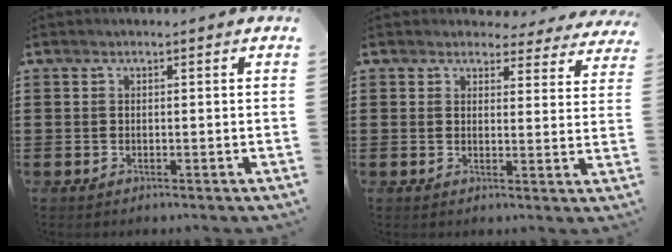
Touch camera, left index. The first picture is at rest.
{"total": 3.7, "force": [3.5, 0.9, 0.6], "torque": [-0.017, -0.015, 0.062]}